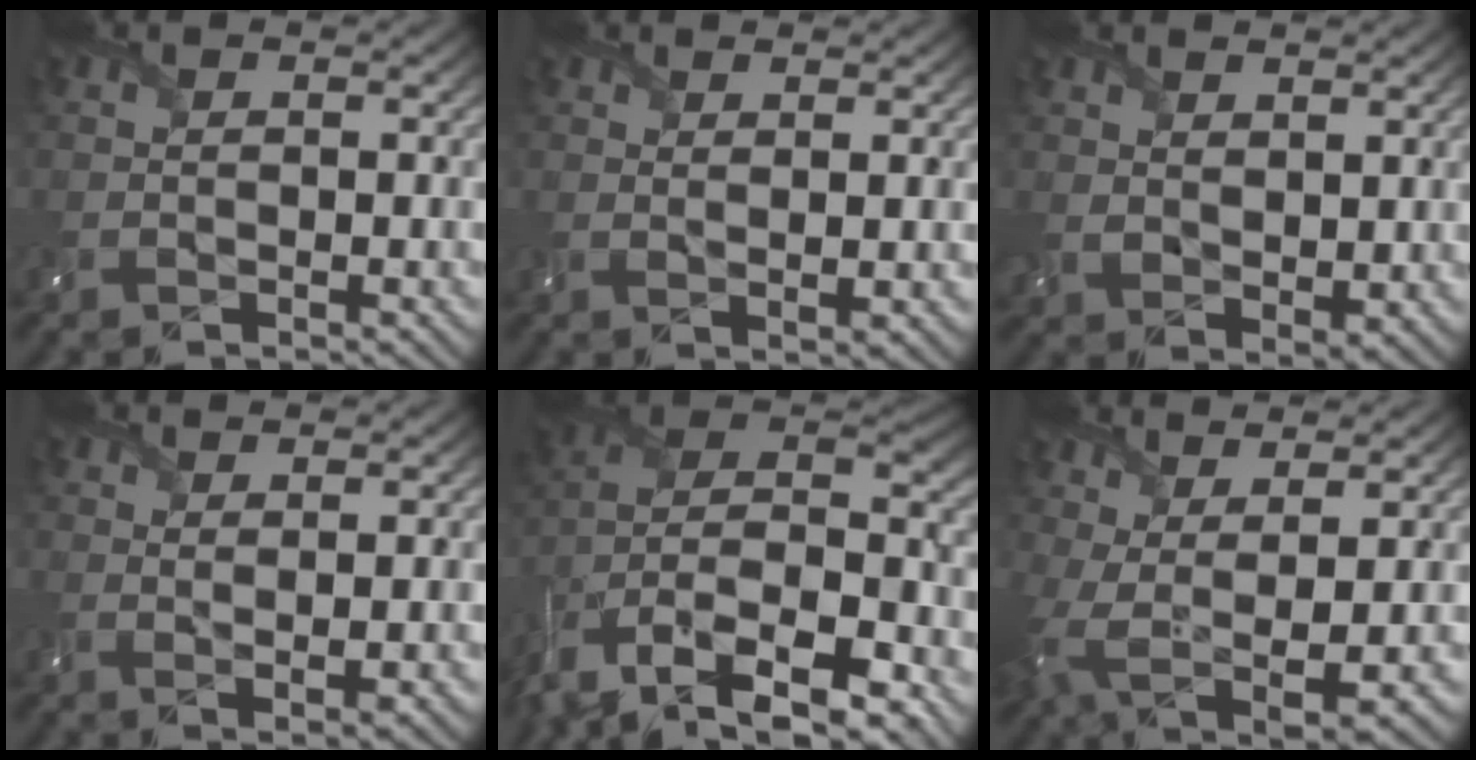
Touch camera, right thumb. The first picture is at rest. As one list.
[{"total": 1.6, "force": [1.1, 0.1, 1.2], "torque": [-0.024, -0.003, 0.025]}, {"total": 3.0, "force": [1.7, 1.9, 1.6], "torque": [-0.040, -0.011, 0.037]}, {"total": 2.4, "force": [1.6, 0.2, 1.7], "torque": [-0.042, -0.004, 0.035]}, {"total": 17.7, "force": [-9.8, 9.5, 11.3], "torque": [-0.241, -0.018, -0.132]}, {"total": 6.2, "force": [1.4, 2.1, 5.7], "torque": [-0.136, -0.015, 0.034]}]